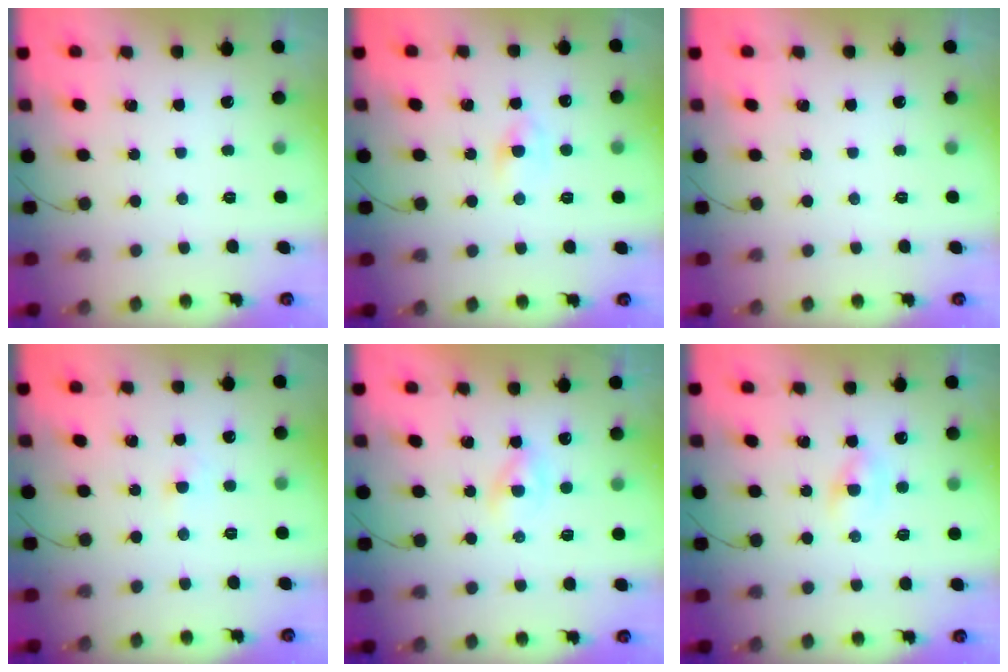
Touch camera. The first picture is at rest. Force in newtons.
{"total": 1.6, "press": 1.4, "slide": 0.8}
{"total": 0.0}
{"total": 2.1, "press": 2.0, "slide": 0.7}
{"total": 1.9, "press": 1.6, "slide": 0.9}
{"total": 2.7, "press": 2.5, "slide": 0.9}